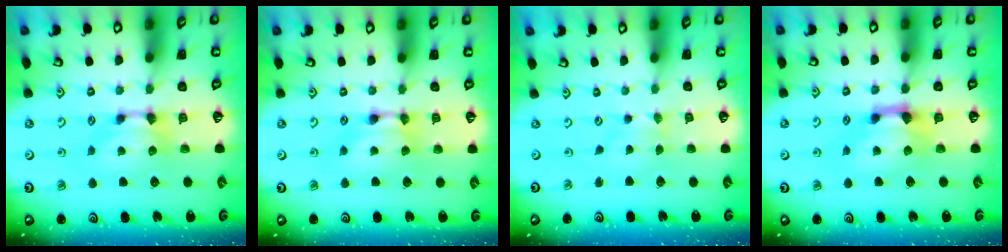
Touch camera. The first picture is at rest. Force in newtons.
{"total": 1.6, "press": 1.6, "slide": 0.1}
{"total": 1.0, "press": 0.9, "slide": 0.3}
{"total": 1.5, "press": 0.7, "slide": 1.3}